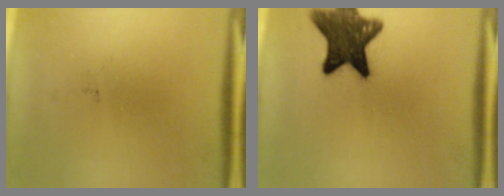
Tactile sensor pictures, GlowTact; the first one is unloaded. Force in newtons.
{"total": 12.2}